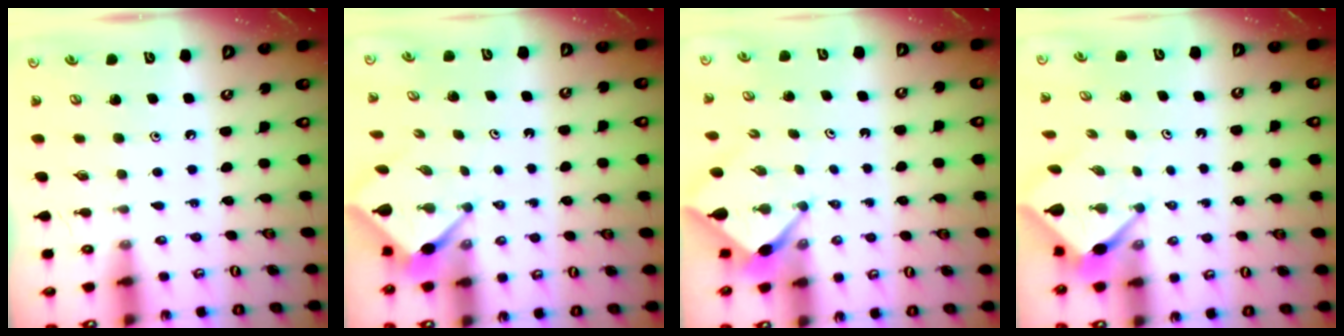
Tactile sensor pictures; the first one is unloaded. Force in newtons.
{"total": 2.6, "press": 2.6, "slide": 0.0}
{"total": 2.4, "press": 2.4, "slide": 0.3}
{"total": 3.1, "press": 3.1, "slide": 0.3}